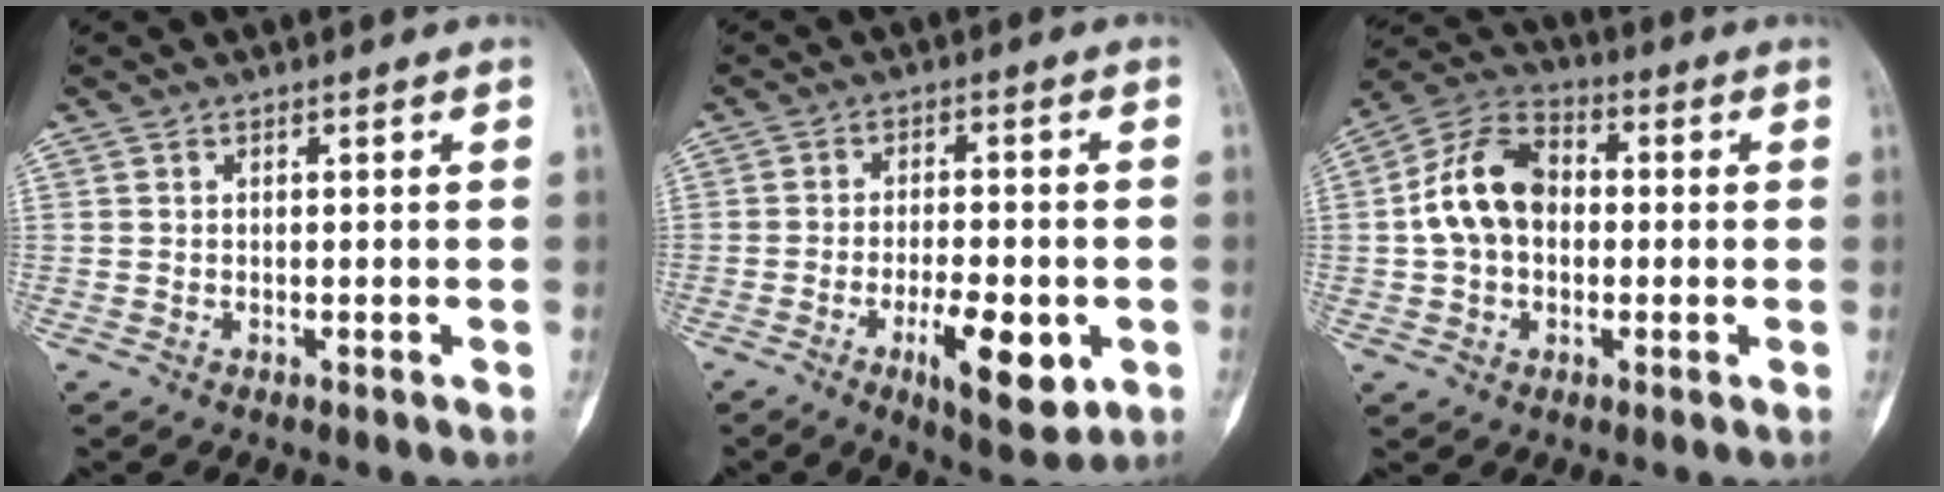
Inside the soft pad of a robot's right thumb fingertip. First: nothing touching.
{"total": 10.4, "force": [-3.6, 3.8, 9.0], "torque": [-0.133, 0.003, -0.050]}
{"total": 12.2, "force": [0.2, 8.8, 8.5], "torque": [-0.147, 0.033, -0.006]}